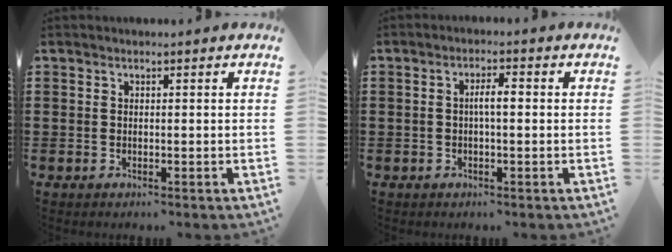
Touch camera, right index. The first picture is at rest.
{"total": 2.6, "force": [-0.1, 0.7, 2.5], "torque": [-0.047, 0.003, -0.004]}